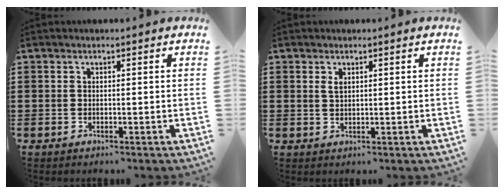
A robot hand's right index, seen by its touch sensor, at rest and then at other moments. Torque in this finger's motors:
{"motor_torque": [0.02, 0.00, 0.04, 0.04]}